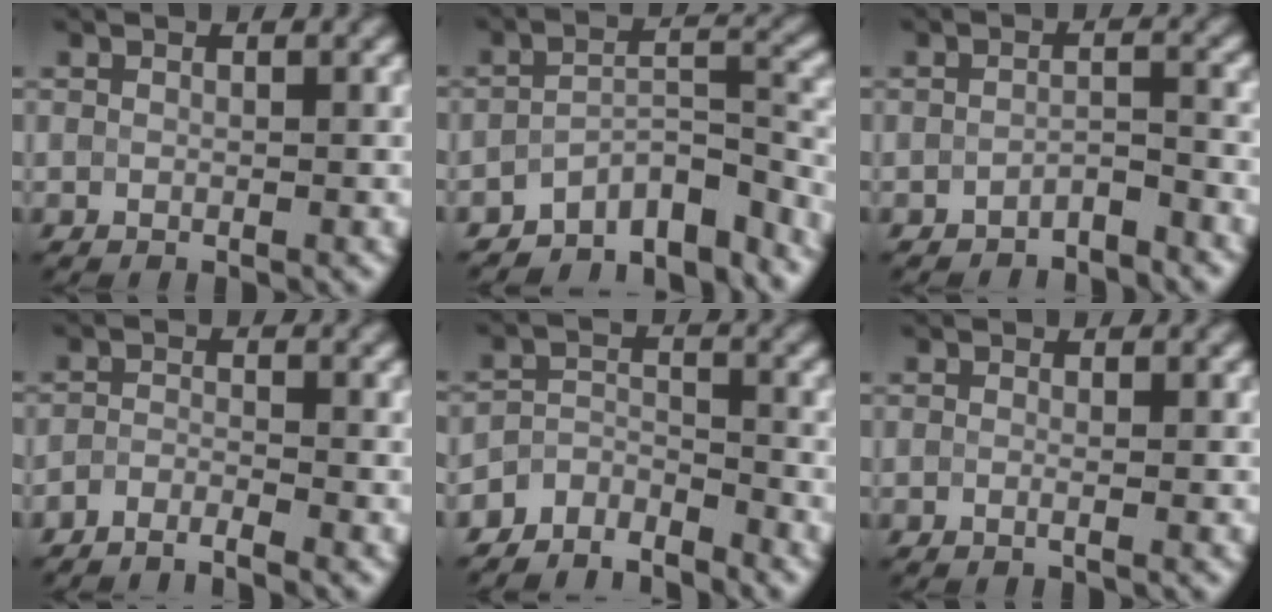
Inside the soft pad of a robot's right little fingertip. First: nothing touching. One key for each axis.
{"total": 7.7, "fx": -6.4, "fy": 2.8, "fz": 3.1, "tx": -0.027, "ty": -0.006, "tz": -0.099}
{"total": 2.0, "fx": -1.8, "fy": 0.4, "fz": 0.8, "tx": -0.014, "ty": 0.004, "tz": -0.034}
{"total": 1.9, "fx": -1.7, "fy": 0.2, "fz": 0.8, "tx": -0.010, "ty": -0.005, "tz": -0.042}
{"total": 3.7, "fx": -3.4, "fy": 1.2, "fz": 0.5, "tx": -0.003, "ty": 0.002, "tz": -0.073}
{"total": 0.7, "fx": -0.2, "fy": 0.2, "fz": 0.6, "tx": -0.011, "ty": -0.010, "tz": -0.008}